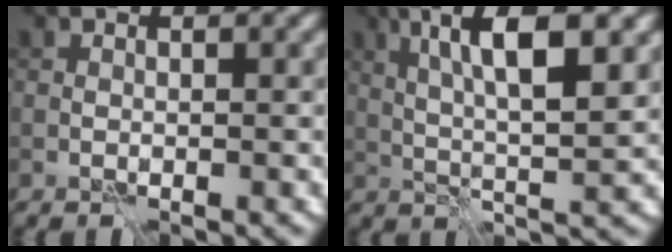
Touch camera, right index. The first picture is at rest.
{"total": 8.2, "force": [3.0, 2.0, 7.4], "torque": [-0.131, 0.007, 0.051]}